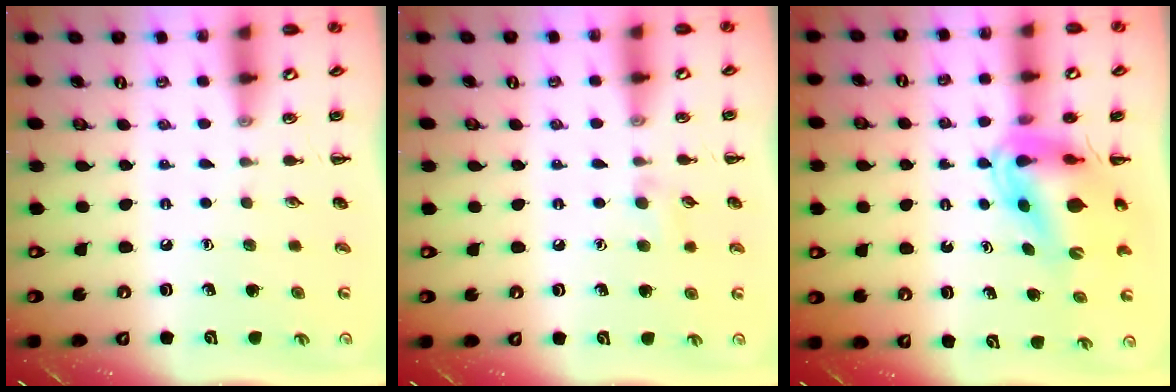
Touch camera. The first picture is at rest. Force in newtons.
{"total": 5.0, "press": 4.6, "slide": 1.8}
{"total": 11.6, "press": 11.1, "slide": 3.5}